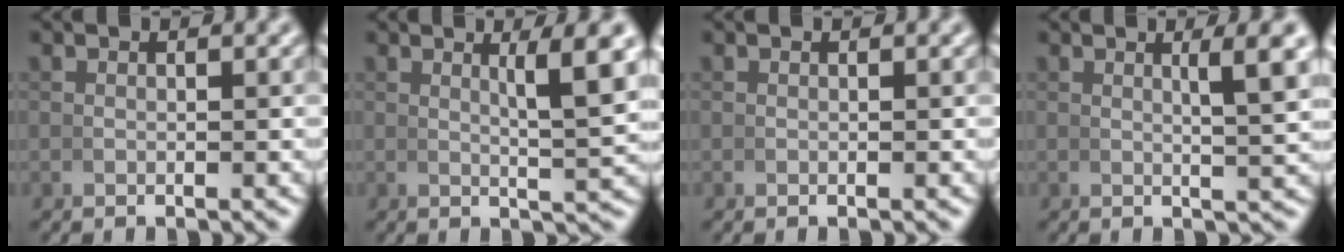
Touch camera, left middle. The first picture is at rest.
{"total": 4.7, "force": [2.0, 0.6, 4.2], "torque": [-0.050, 0.001, 0.031]}
{"total": 0.0}
{"total": 3.5, "force": [1.5, 0.2, 3.1], "torque": [-0.035, 0.003, 0.024]}